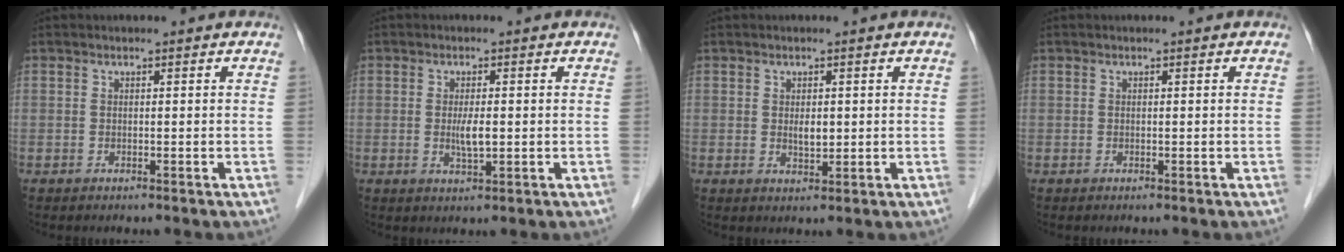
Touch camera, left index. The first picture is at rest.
{"total": 2.9, "force": [-0.3, 0.7, 2.8], "torque": [-0.057, -0.006, -0.003]}
{"total": 1.9, "force": [0.2, 1.0, 1.7], "torque": [-0.030, -0.006, 0.005]}
{"total": 0.0}